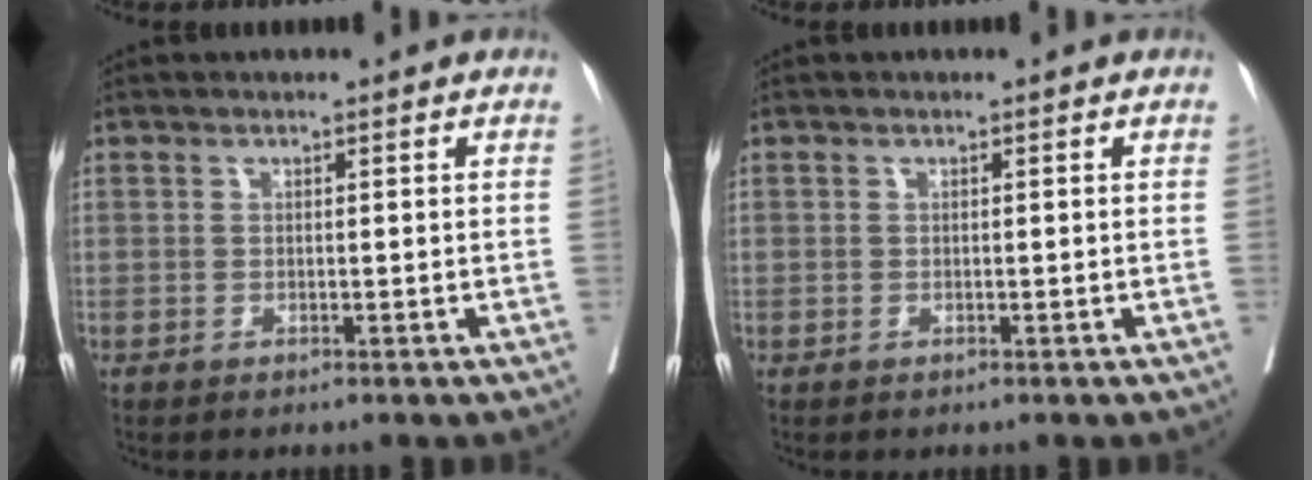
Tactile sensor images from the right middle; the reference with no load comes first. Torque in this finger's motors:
{"motor_torque": [1.23, -0.91, 0.04, -0.21]}